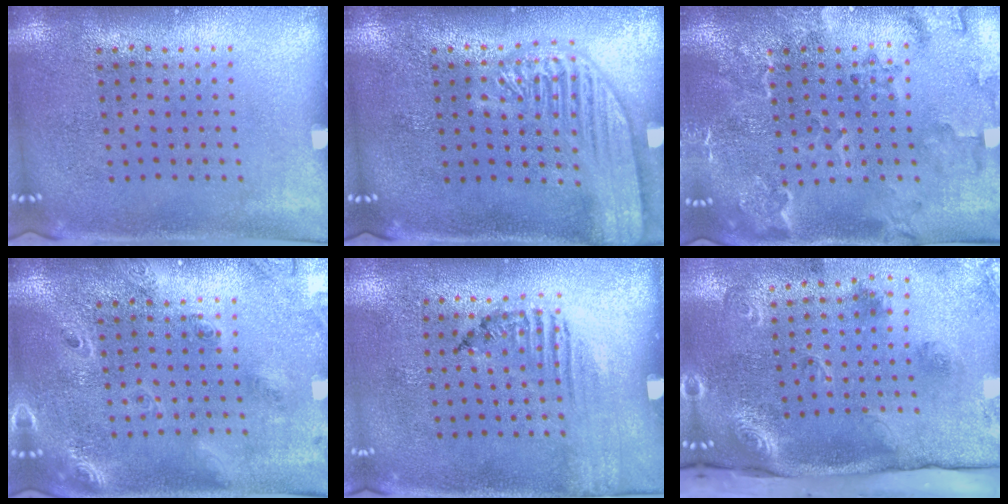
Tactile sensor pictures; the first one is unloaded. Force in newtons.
{"total": 3.6, "press": 3.6, "slide": 0.5}
{"total": 2.5, "press": 2.2, "slide": 1.1}
{"total": 1.8, "press": 1.7, "slide": 0.6}
{"total": 1.6, "press": 1.1, "slide": 1.2}
{"total": 2.7, "press": 1.9, "slide": 1.8}